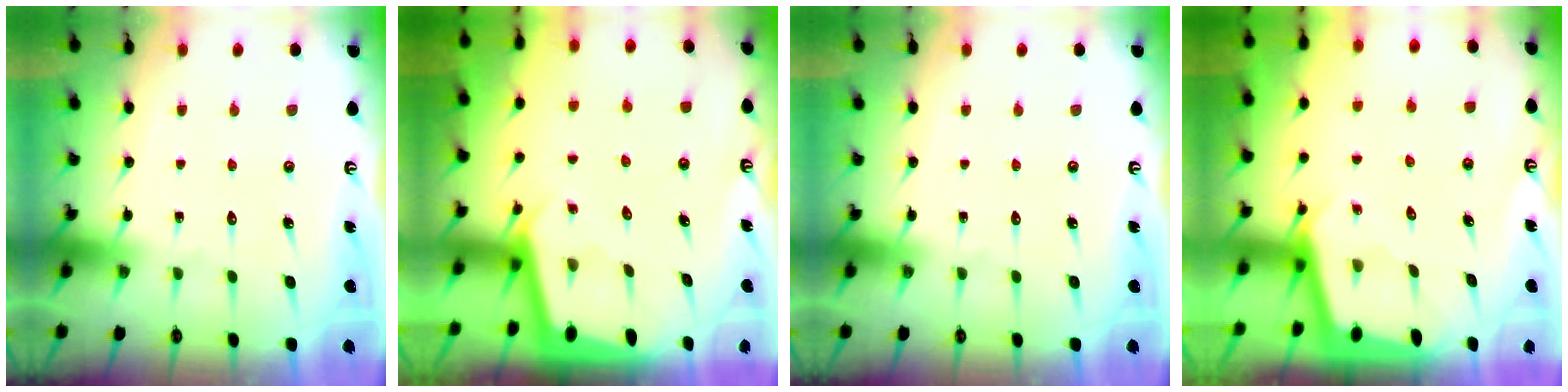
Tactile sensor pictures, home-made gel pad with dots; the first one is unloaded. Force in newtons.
{"total": 2.0, "press": 2.0, "slide": 0.0}
{"total": 0.0}
{"total": 1.8, "press": 1.7, "slide": 0.1}